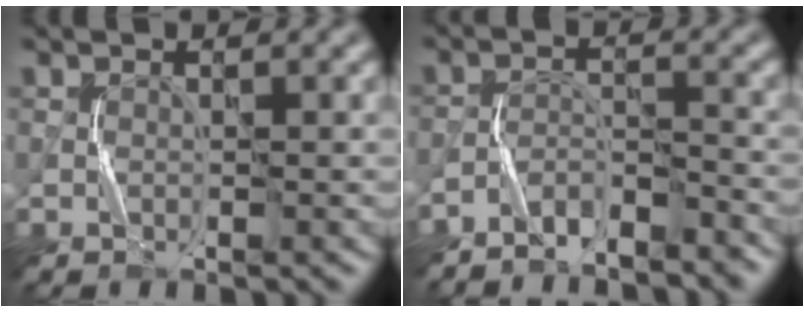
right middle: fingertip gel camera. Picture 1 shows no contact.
{"total": 3.7, "force": [-3.6, 0.6, 0.8], "torque": [-0.017, 0.001, -0.071]}